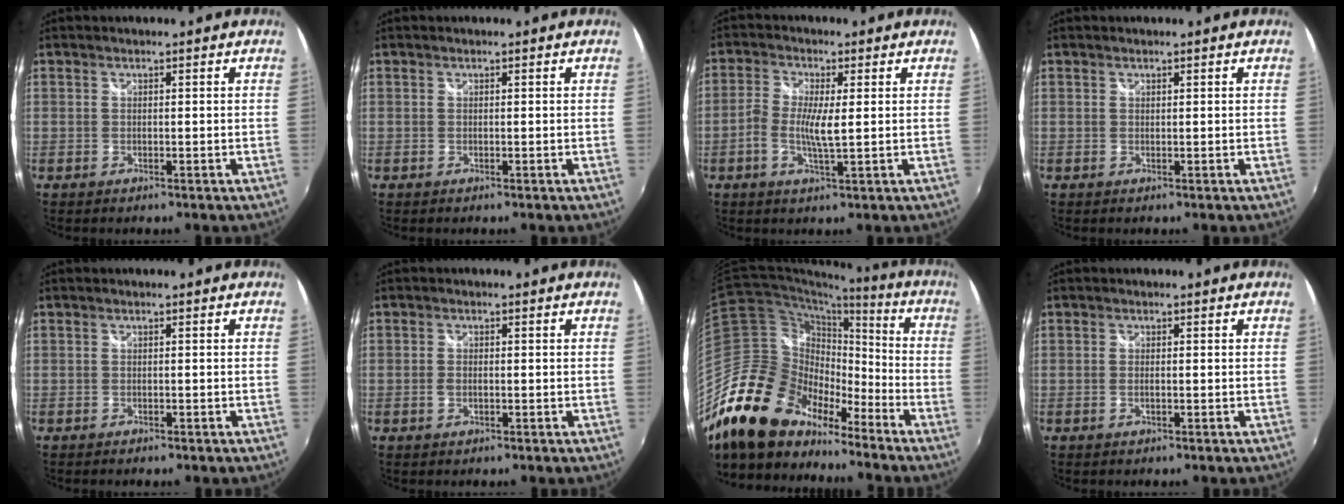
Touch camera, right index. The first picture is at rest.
{"total": 0.0}
{"total": 5.2, "force": [-0.4, 1.0, 5.1], "torque": [-0.109, -0.001, -0.013]}
{"total": 0.0}
{"total": 1.1, "force": [-0.9, 0.4, 0.4], "torque": [-0.012, -0.004, -0.014]}
{"total": 1.8, "force": [-0.4, 1.1, 1.4], "torque": [-0.027, -0.001, -0.009]}
{"total": 22.6, "force": [-17.0, 11.6, 9.5], "torque": [-0.186, 0.018, -0.302]}
{"total": 1.0, "force": [-0.1, 0.4, 0.9], "torque": [-0.019, -0.001, -0.005]}